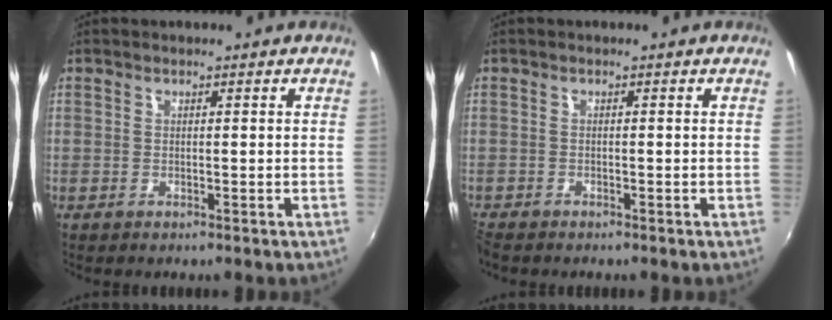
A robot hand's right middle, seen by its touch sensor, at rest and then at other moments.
{"total": 2.2, "force": [-2.0, 0.7, 0.5], "torque": [-0.018, -0.013, -0.041]}